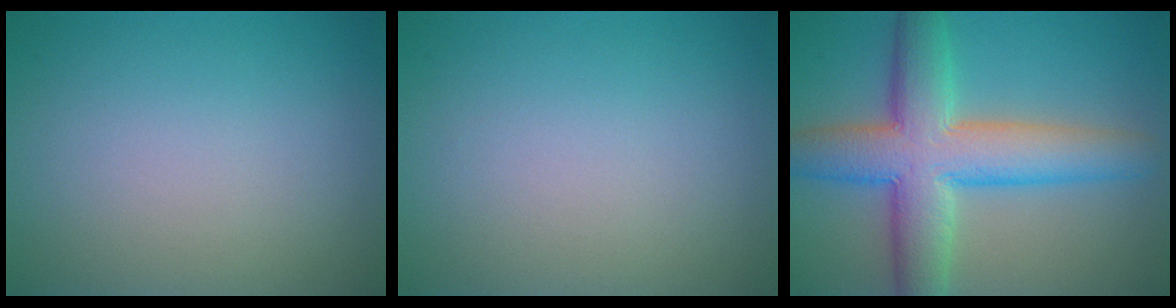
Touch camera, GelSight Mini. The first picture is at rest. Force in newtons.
{"total": 0.0}
{"total": 9.4, "press": 9.4, "slide": 0.3}